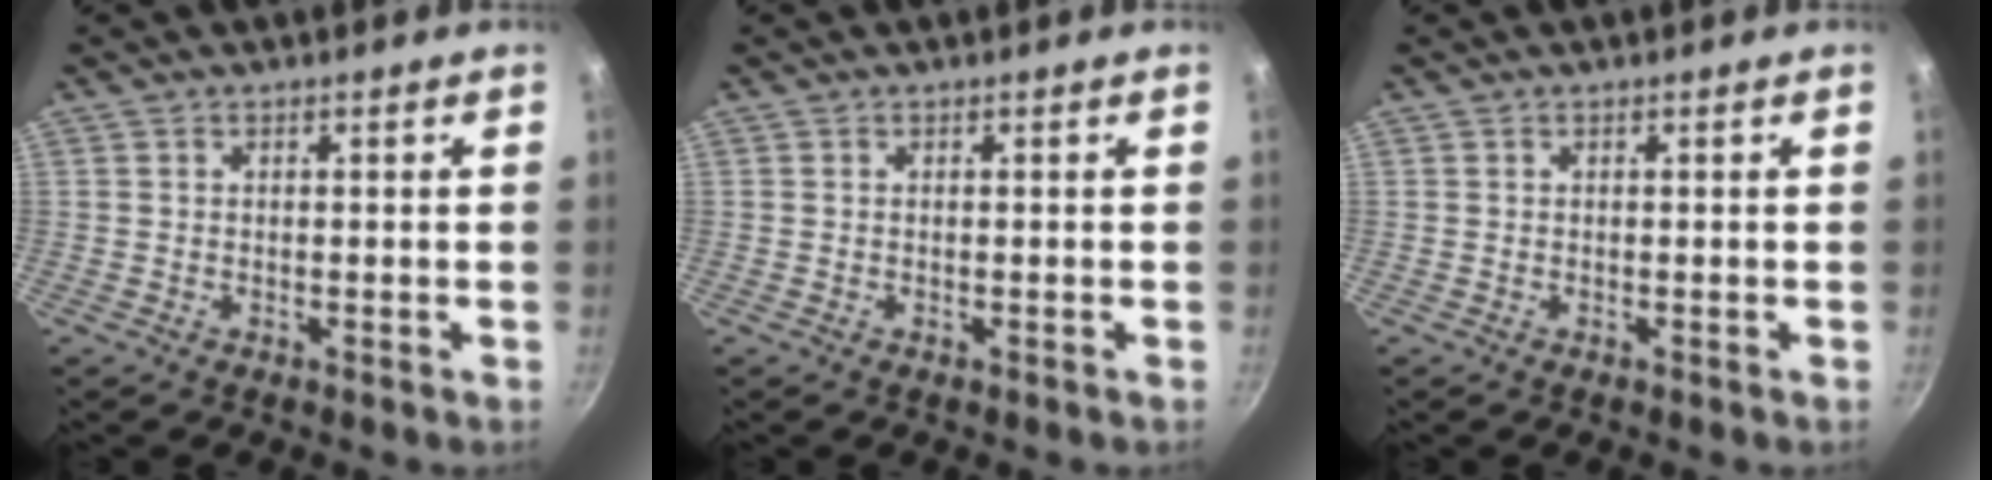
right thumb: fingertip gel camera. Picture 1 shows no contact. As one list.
[{"total": 0.0}, {"total": 0.0}]